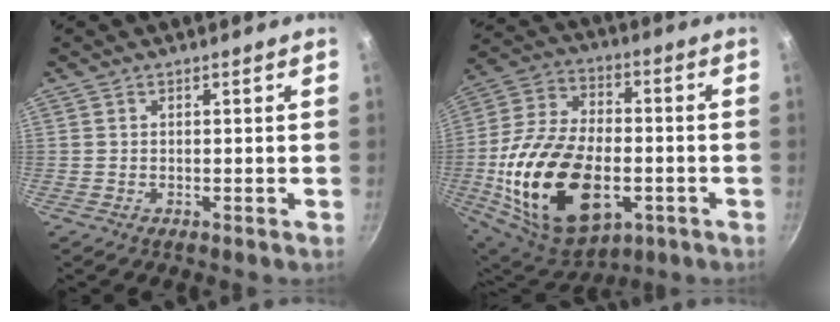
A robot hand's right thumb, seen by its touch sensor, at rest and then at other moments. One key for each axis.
{"total": 26.6, "fx": -6.0, "fy": 15.7, "fz": 20.6, "tx": -0.377, "ty": 0.018, "tz": -0.090}